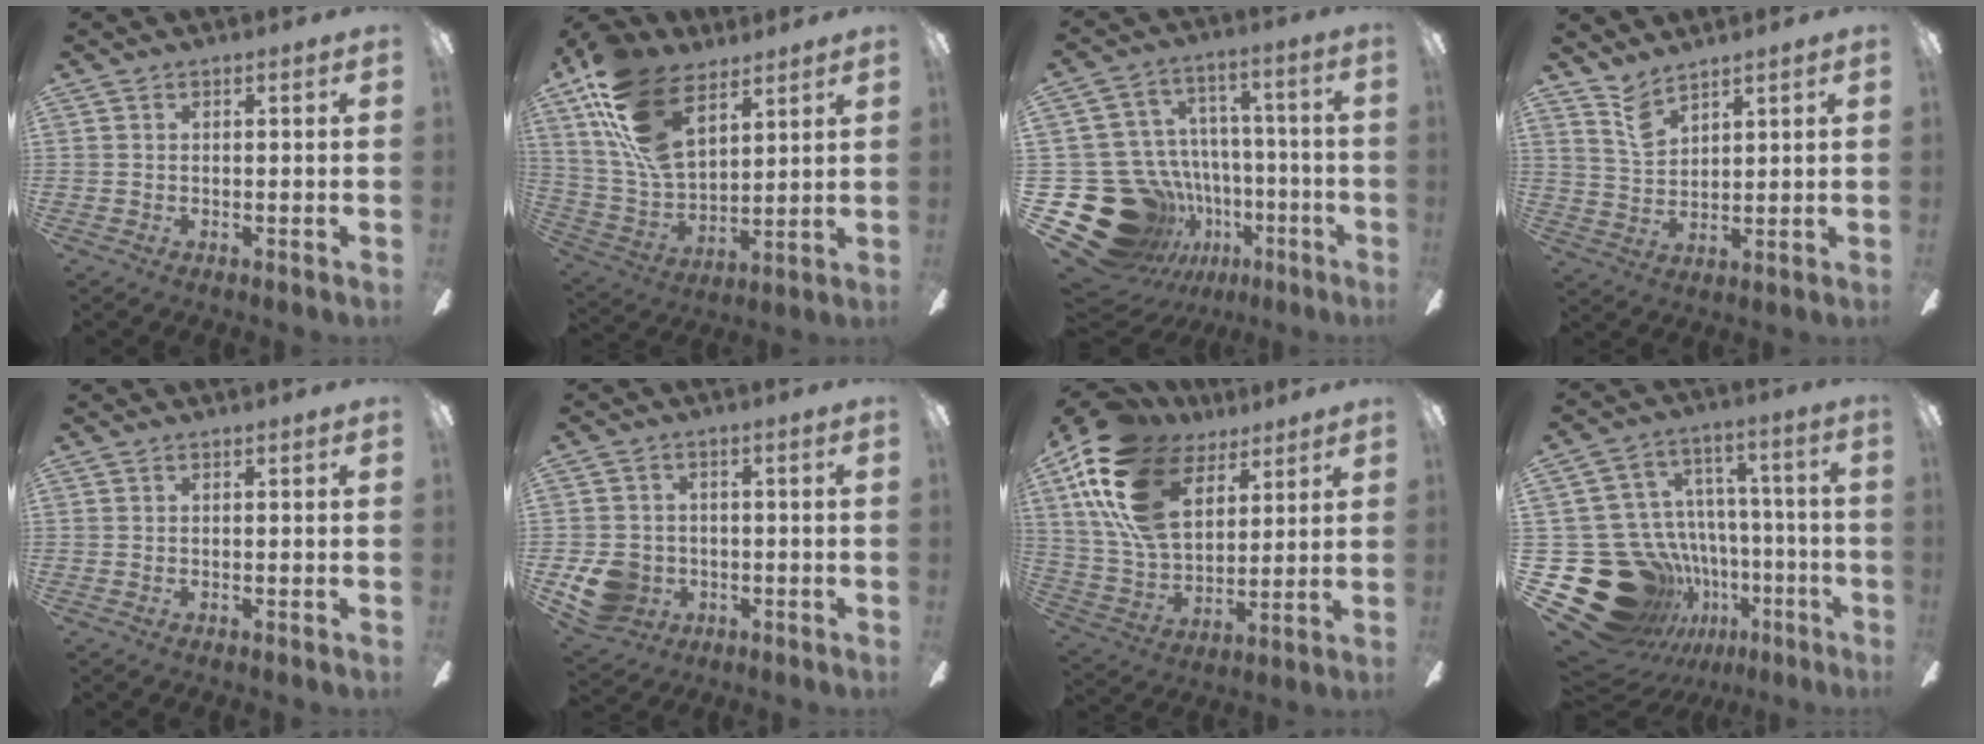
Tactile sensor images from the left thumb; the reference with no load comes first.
{"total": 20.5, "force": [11.2, 11.3, 13.0], "torque": [-0.286, -0.039, 0.206]}
{"total": 25.3, "force": [-9.4, 20.6, 11.2], "torque": [-0.202, 0.032, -0.078]}
{"total": 6.1, "force": [5.0, 2.3, 2.6], "torque": [-0.066, -0.020, 0.094]}
{"total": 0.0}
{"total": 8.5, "force": [-2.5, 7.5, 3.2], "torque": [-0.073, 0.018, -0.043]}
{"total": 22.1, "force": [10.8, 13.4, 13.8], "torque": [-0.311, -0.034, 0.197]}
{"total": 27.9, "force": [-9.9, 22.3, 13.6], "torque": [-0.250, 0.027, -0.076]}